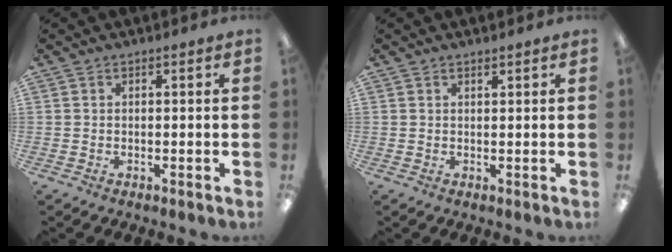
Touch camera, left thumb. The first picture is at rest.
{"total": 0.9, "force": [0.9, 0.0, 0.3], "torque": [-0.005, -0.001, 0.017]}